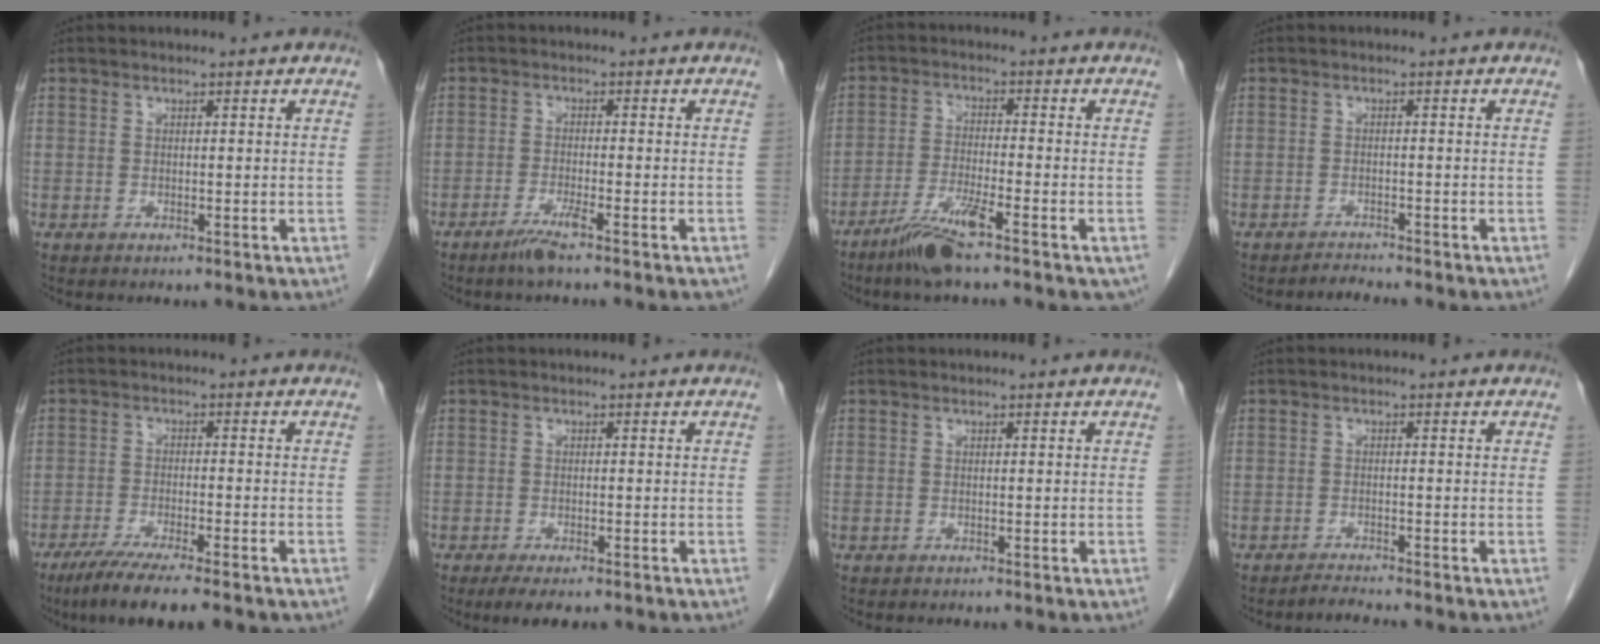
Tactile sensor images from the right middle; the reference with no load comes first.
{"total": 3.5, "force": [-2.5, -0.3, 2.5], "torque": [-0.050, -0.007, -0.049]}
{"total": 7.7, "force": [-5.2, 0.6, 5.7], "torque": [-0.108, -0.014, -0.095]}
{"total": 1.4, "force": [-1.4, -0.3, -0.3], "torque": [0.005, -0.009, -0.021]}
{"total": 9.2, "force": [-6.9, 0.7, 6.0], "torque": [-0.097, -0.022, -0.110]}
{"total": 4.4, "force": [-3.3, 1.5, 2.5], "torque": [-0.037, -0.008, -0.047]}
{"total": 0.0}
{"total": 1.7, "force": [-1.6, -0.5, 0.0], "torque": [-0.004, -0.010, -0.028]}